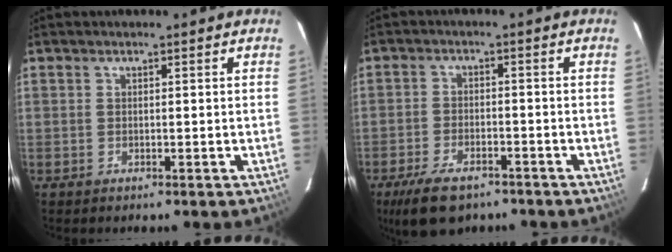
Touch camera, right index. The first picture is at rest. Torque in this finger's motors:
{"motor_torque": [0.65, -0.65, 0.43, 0.05]}